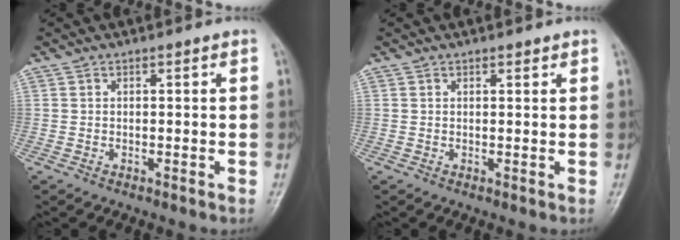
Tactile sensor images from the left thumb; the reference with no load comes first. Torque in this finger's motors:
{"motor_torque": [-0.15, -0.10, -0.06, 0.05, -0.01]}